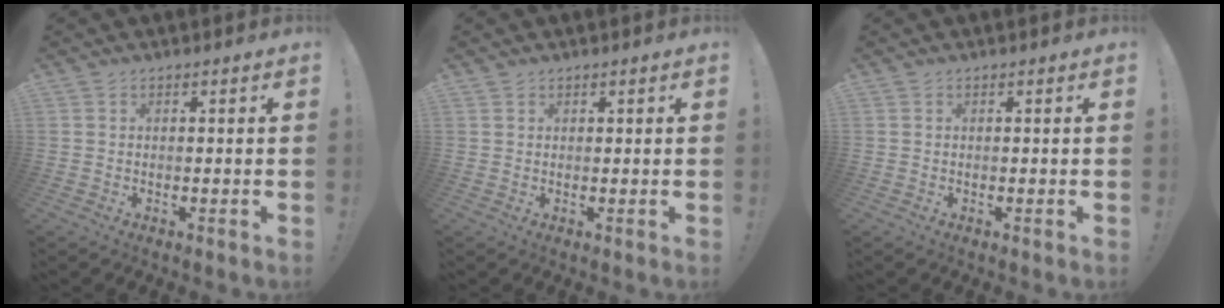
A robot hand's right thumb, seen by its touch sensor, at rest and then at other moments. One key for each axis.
{"total": 1.0, "fx": 0.7, "fy": 0.6, "fz": 0.0, "tx": 0.007, "ty": -0.003, "tz": 0.013}
{"total": 0.0}